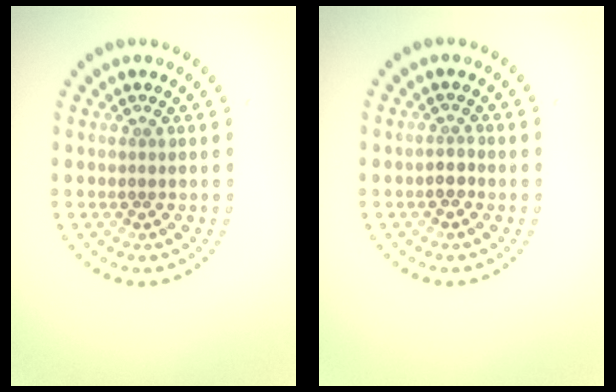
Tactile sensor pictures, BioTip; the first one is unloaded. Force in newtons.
{"total": 1.2, "press": 1.0, "slide": 0.7}